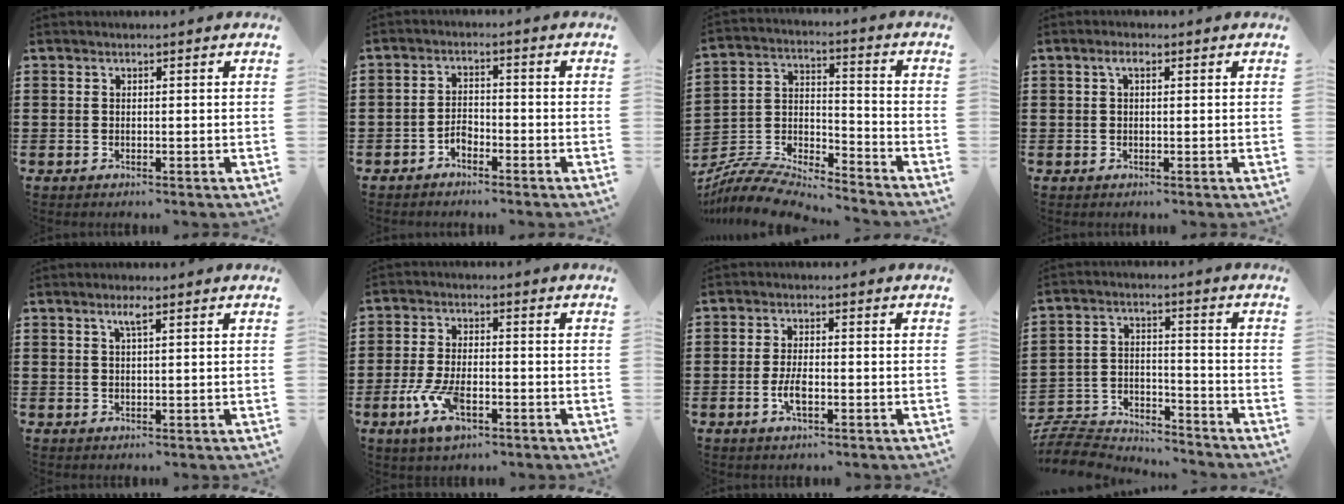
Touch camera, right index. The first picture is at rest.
{"total": 2.3, "force": [-1.9, 1.1, 0.7], "torque": [-0.020, 0.004, -0.040]}
{"total": 8.1, "force": [-7.8, 1.5, 1.7], "torque": [-0.047, 0.007, -0.159]}
{"total": 1.6, "force": [0.4, 0.7, 1.4], "torque": [-0.031, 0.007, 0.005]}
{"total": 2.0, "force": [1.0, 0.2, 1.7], "torque": [-0.036, 0.002, 0.017]}
{"total": 6.9, "force": [-2.9, 3.0, 5.6], "torque": [-0.133, -0.011, -0.056]}
{"total": 3.5, "force": [-1.2, 1.2, 3.1], "torque": [-0.069, -0.002, -0.025]}
{"total": 7.9, "force": [-7.6, 1.6, 1.4], "torque": [-0.043, 0.012, -0.156]}